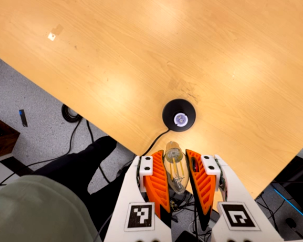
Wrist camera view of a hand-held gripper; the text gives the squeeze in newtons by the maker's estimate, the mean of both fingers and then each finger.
{"total": 20.3, "left": 22.2, "right": 18.4}